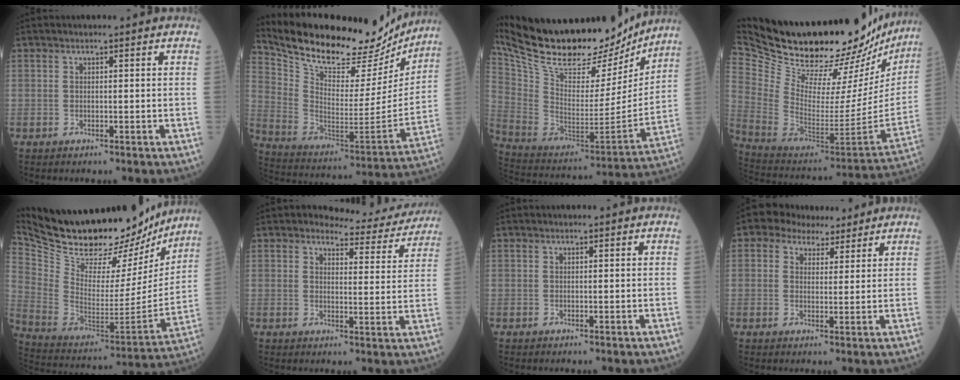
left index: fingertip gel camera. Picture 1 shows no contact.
{"total": 26.3, "force": [23.2, 6.9, 10.2], "torque": [-0.182, -0.033, 0.344]}
{"total": 30.7, "force": [26.0, 8.9, 13.8], "torque": [-0.263, -0.021, 0.399]}
{"total": 37.5, "force": [32.0, 9.4, 17.2], "torque": [-0.298, -0.091, 0.448]}
{"total": 28.0, "force": [24.5, 8.6, 10.6], "torque": [-0.187, -0.031, 0.366]}
{"total": 8.3, "force": [8.0, 1.9, 0.6], "torque": [0.004, -0.020, 0.087]}
{"total": 0.0}
{"total": 5.5, "force": [4.2, 3.3, 1.6], "torque": [-0.020, 0.021, 0.067]}